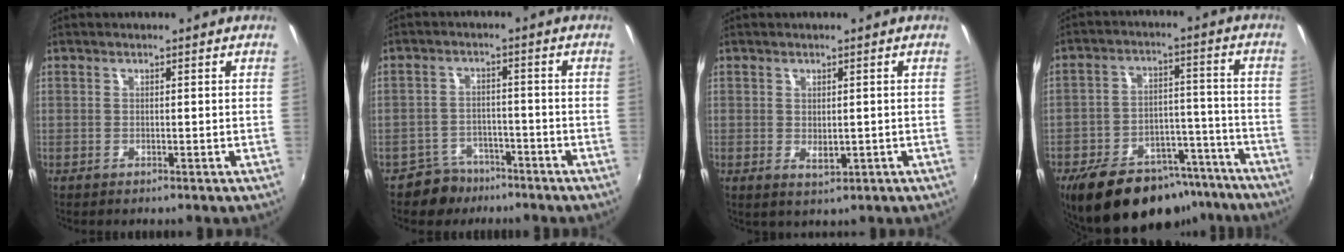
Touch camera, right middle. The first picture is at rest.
{"total": 4.9, "force": [-3.8, 3.1, 0.3], "torque": [-0.016, 0.017, -0.059]}
{"total": 1.8, "force": [0.4, 1.1, 1.5], "torque": [-0.020, -0.007, 0.008]}
{"total": 19.8, "force": [-14.9, 9.3, 9.1], "torque": [-0.173, 0.022, -0.195]}